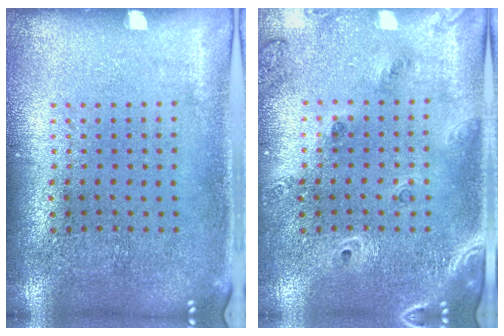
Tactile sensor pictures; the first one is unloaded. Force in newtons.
{"total": 1.5, "press": 1.5, "slide": 0.4}